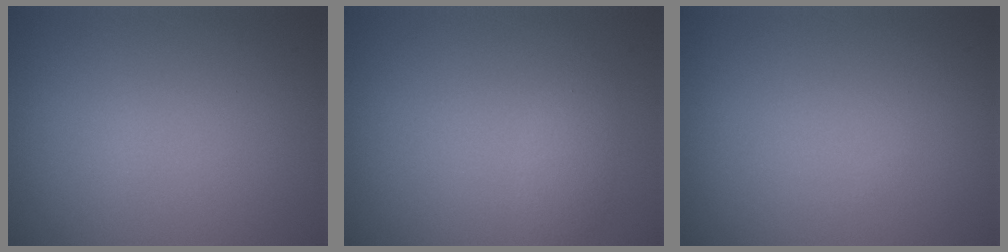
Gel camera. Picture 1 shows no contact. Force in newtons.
{"total": 1.3, "press": 1.3, "slide": 0.1}
{"total": 0.0}